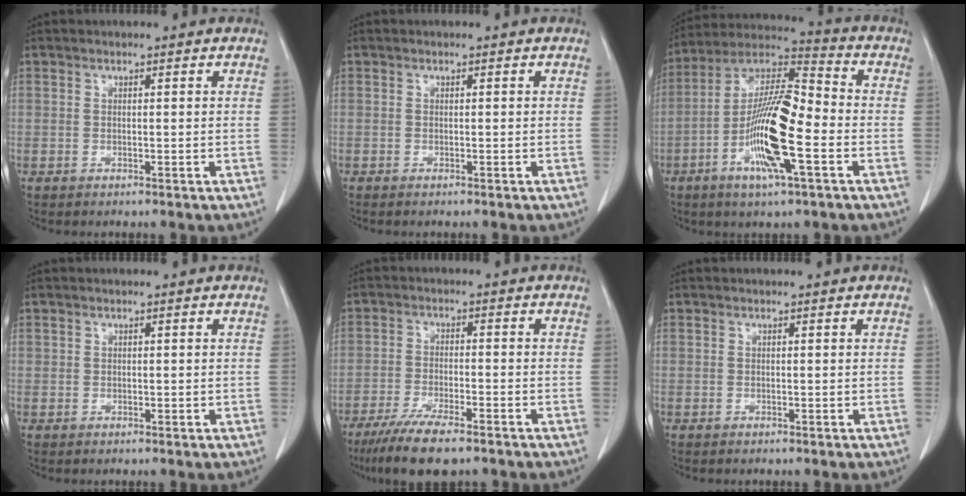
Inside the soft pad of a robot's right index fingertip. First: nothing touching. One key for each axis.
{"total": 0.0}
{"total": 15.9, "fx": -4.4, "fy": 2.5, "fz": 15.1, "tx": -0.289, "ty": 0.002, "tz": -0.083}
{"total": 0.5, "fx": 0.2, "fy": 0.5, "fz": 0.2, "tx": 0.002, "ty": 0.002, "tz": 0.002}
{"total": 9.3, "fx": -6.9, "fy": 1.6, "fz": 6.0, "tx": -0.101, "ty": -0.019, "tz": -0.112}
{"total": 0.0}